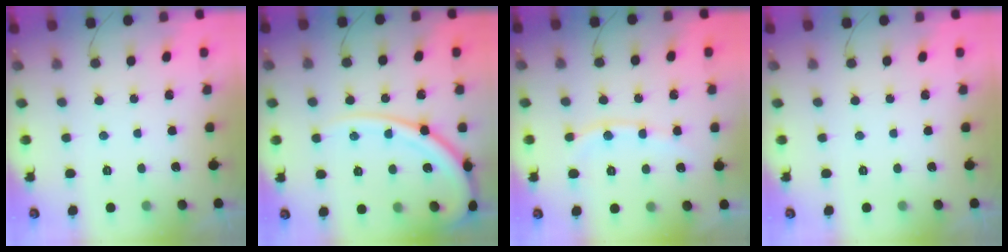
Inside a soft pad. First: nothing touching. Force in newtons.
{"total": 14.9, "press": 14.8, "slide": 1.7}
{"total": 8.5, "press": 8.4, "slide": 1.2}
{"total": 0.0}